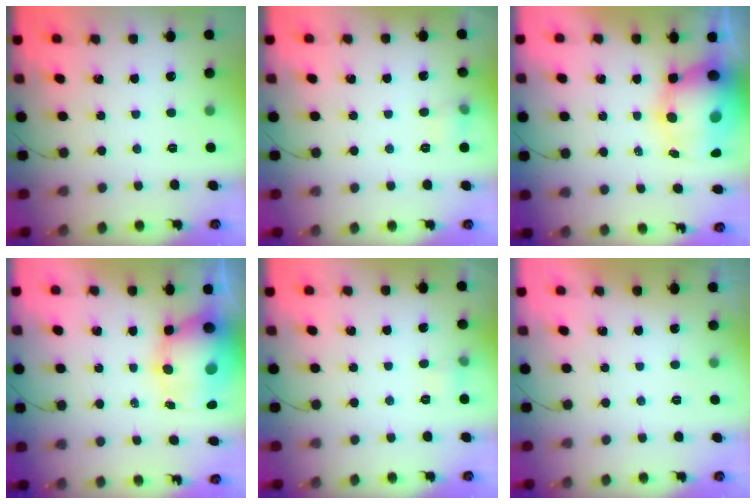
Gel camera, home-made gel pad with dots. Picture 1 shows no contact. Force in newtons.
{"total": 4.8, "press": 4.6, "slide": 1.4}
{"total": 12.3, "press": 11.9, "slide": 2.9}
{"total": 11.1, "press": 10.8, "slide": 2.6}
{"total": 3.8, "press": 3.6, "slide": 1.2}
{"total": 0.0}